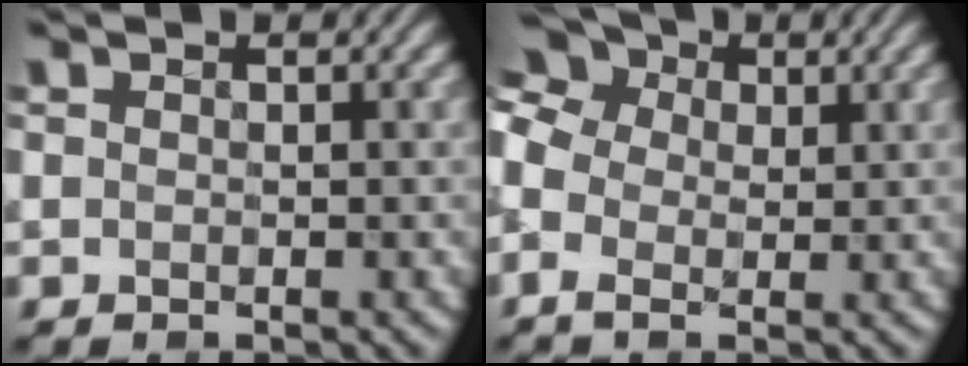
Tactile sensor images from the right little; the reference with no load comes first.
{"total": 6.5, "force": [0.6, 4.7, 4.4], "torque": [-0.124, 0.018, 0.009]}